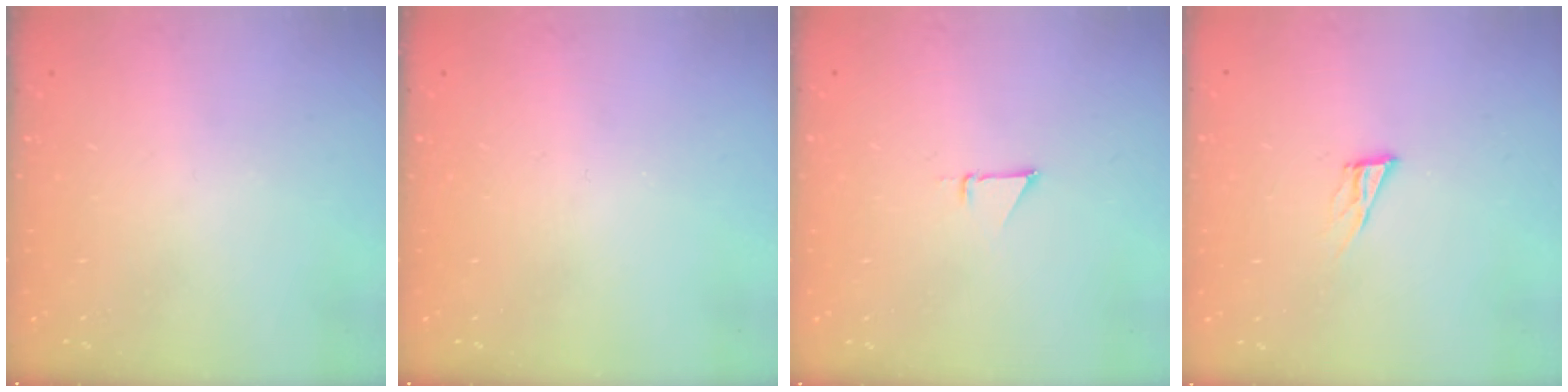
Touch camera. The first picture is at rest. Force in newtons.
{"total": 0.0}
{"total": 2.5, "press": 2.5, "slide": 0.1}
{"total": 8.4, "press": 8.0, "slide": 2.2}